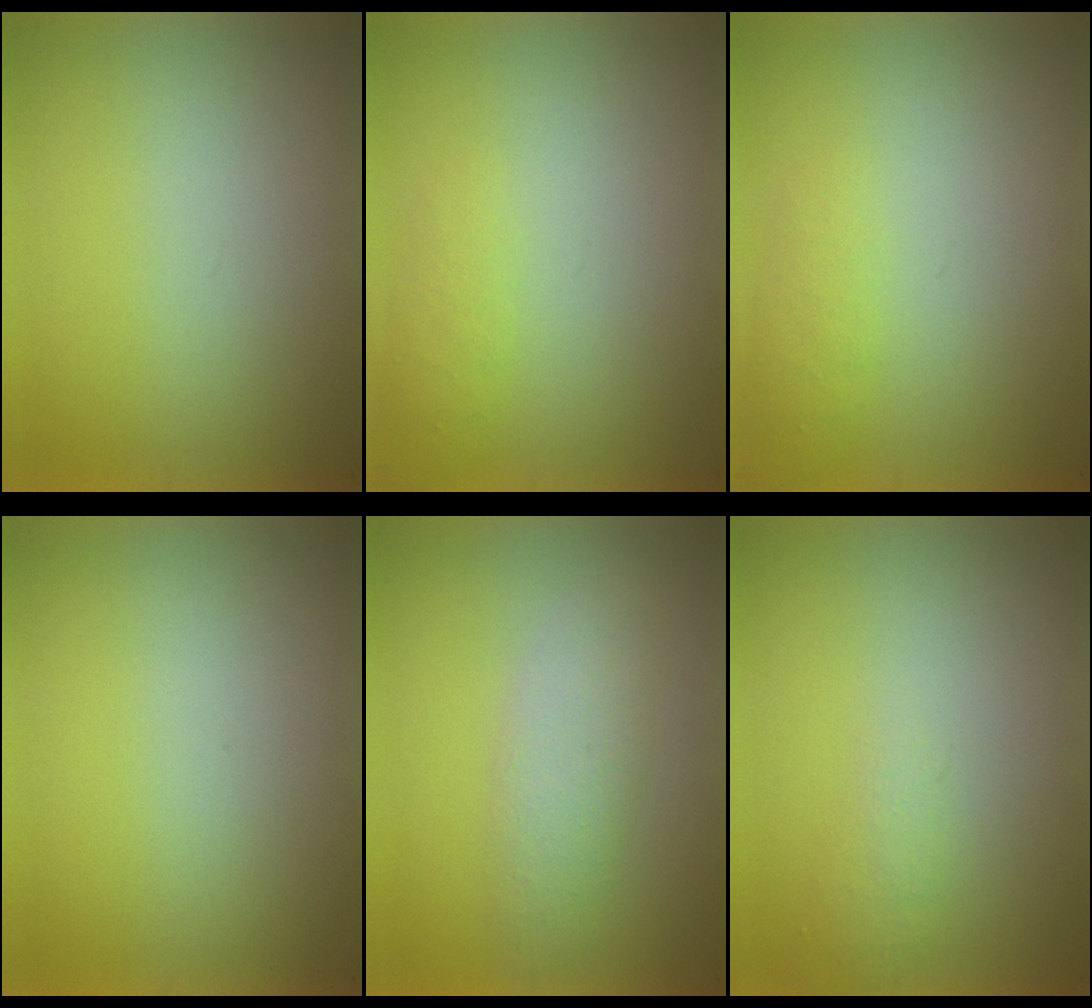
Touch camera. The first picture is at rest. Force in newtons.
{"total": 1.4}
{"total": 1.3}
{"total": 0.0}
{"total": 1.8}
{"total": 1.0}